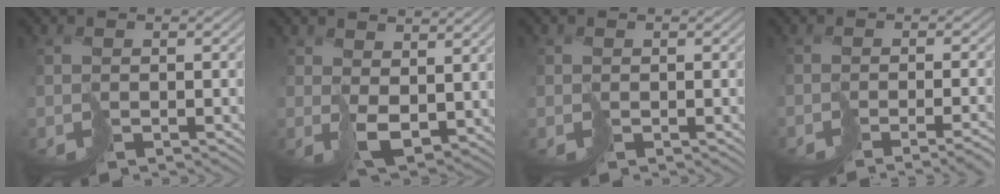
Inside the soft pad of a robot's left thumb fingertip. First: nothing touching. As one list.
[{"total": 5.1, "force": [3.3, 2.6, 2.8], "torque": [-0.071, -0.008, 0.074]}, {"total": 0.6, "force": [0.3, 0.4, -0.3], "torque": [0.007, 0.000, 0.003]}, {"total": 4.8, "force": [-3.7, 0.3, 3.1], "torque": [-0.022, -0.007, -0.040]}]